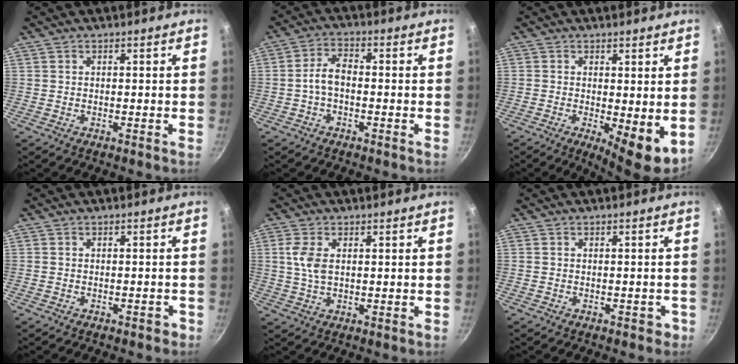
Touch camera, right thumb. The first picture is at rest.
{"total": 4.8, "force": [-1.3, 2.7, 3.7], "torque": [-0.069, 0.026, -0.031]}
{"total": 7.0, "force": [-0.4, 2.5, 6.5], "torque": [-0.085, -0.015, 0.001]}
{"total": 1.4, "force": [-0.9, 0.9, 0.7], "torque": [0.001, 0.016, -0.003]}
{"total": 5.1, "force": [1.1, 2.8, 4.1], "torque": [-0.086, 0.004, 0.024]}
{"total": 1.9, "force": [-0.9, 1.4, 0.9], "torque": [0.004, 0.018, -0.002]}